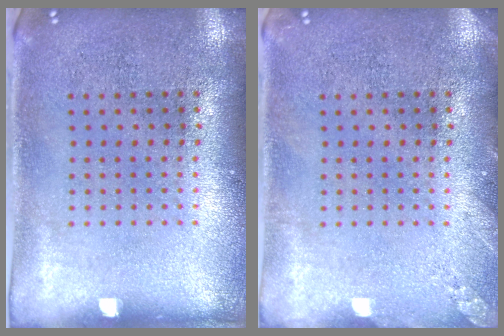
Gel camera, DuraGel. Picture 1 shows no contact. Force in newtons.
{"total": 1.2, "press": 1.2, "slide": 0.1}